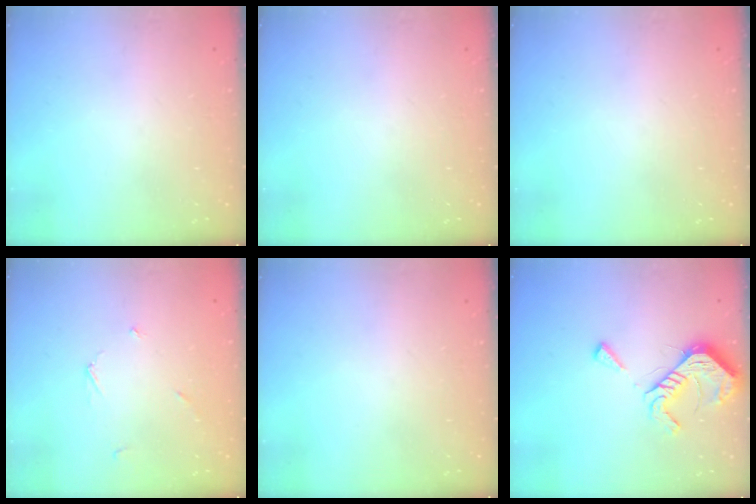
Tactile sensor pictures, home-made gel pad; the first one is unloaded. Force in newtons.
{"total": 0.0}
{"total": 0.0}
{"total": 3.4, "press": 3.4, "slide": 0.2}
{"total": 0.0}
{"total": 12.3, "press": 12.2, "slide": 1.5}